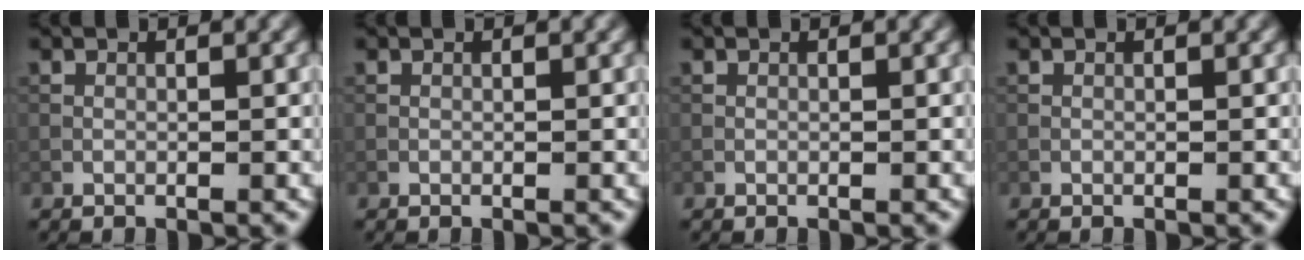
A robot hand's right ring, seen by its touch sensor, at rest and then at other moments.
{"total": 0.0}
{"total": 0.0}
{"total": 0.0}